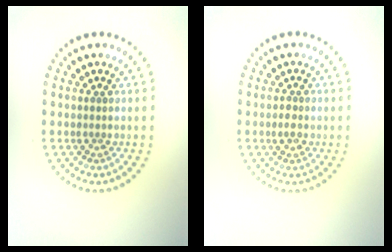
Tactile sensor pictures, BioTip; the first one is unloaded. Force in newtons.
{"total": 1.2, "press": 1.2, "slide": 0.4}